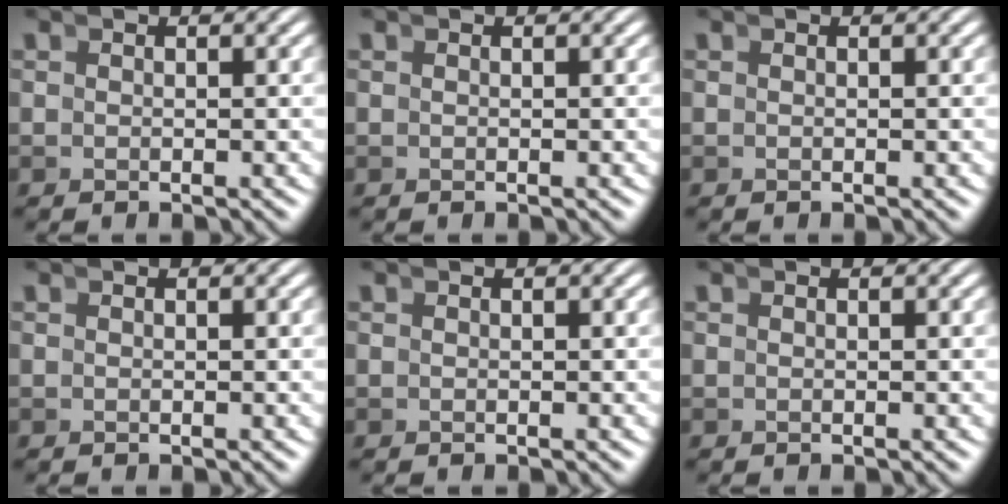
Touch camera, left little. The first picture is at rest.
{"total": 0.0}
{"total": 0.0}
{"total": 0.0}
{"total": 0.0}
{"total": 0.0}